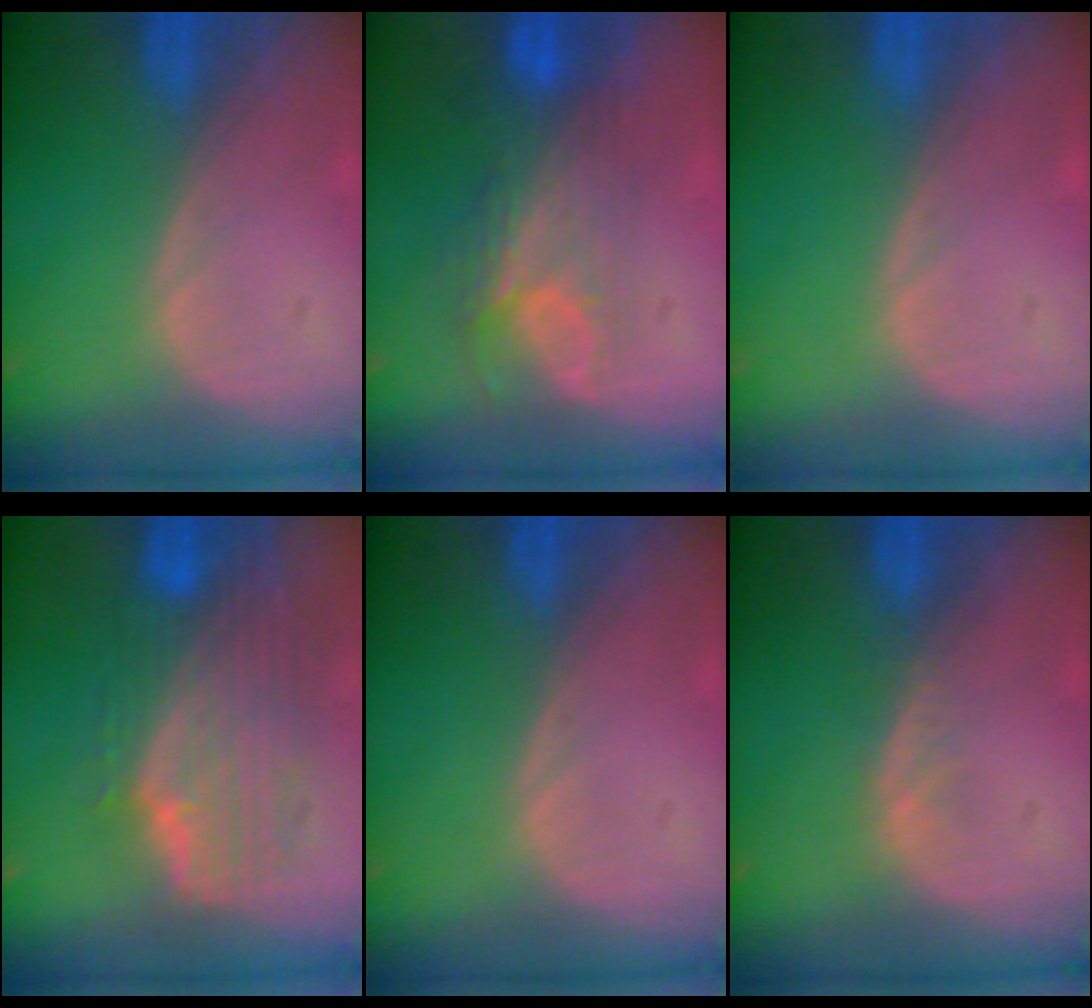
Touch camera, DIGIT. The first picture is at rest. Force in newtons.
{"total": 7.8, "press": 6.9, "slide": 3.8}
{"total": 0.0}
{"total": 10.0, "press": 8.9, "slide": 4.6}
{"total": 0.0}
{"total": 1.1, "press": 1.1, "slide": 0.3}